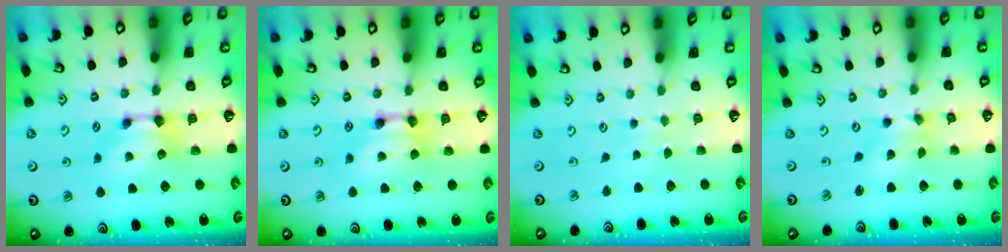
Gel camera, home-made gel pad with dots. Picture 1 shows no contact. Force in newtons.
{"total": 1.9, "press": 1.9, "slide": 0.2}
{"total": 4.1, "press": 4.1, "slide": 0.1}
{"total": 2.1, "press": 1.7, "slide": 1.2}